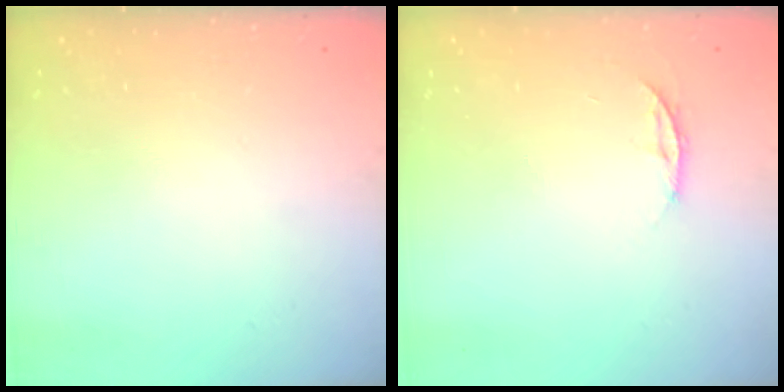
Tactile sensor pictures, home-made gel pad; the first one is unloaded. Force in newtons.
{"total": 4.4, "press": 4.4, "slide": 0.5}